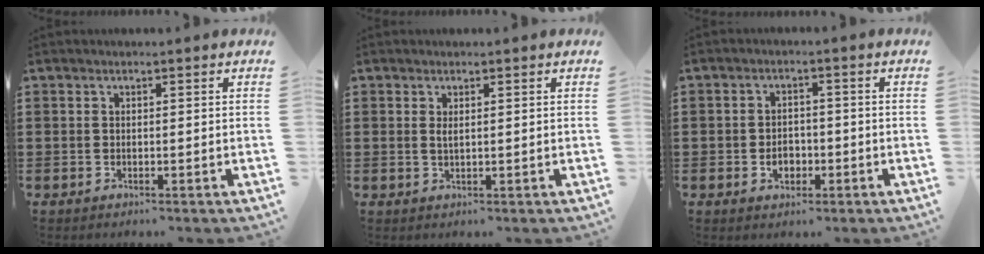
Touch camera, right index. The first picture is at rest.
{"total": 1.1, "force": [0.4, 0.3, 1.0], "torque": [-0.021, 0.003, 0.007]}
{"total": 3.2, "force": [-1.0, 2.3, 1.9], "torque": [-0.032, -0.001, -0.022]}